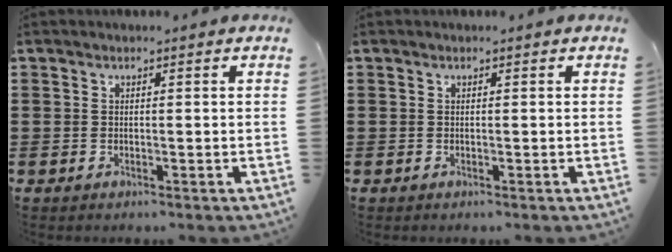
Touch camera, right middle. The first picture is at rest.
{"total": 0.0}